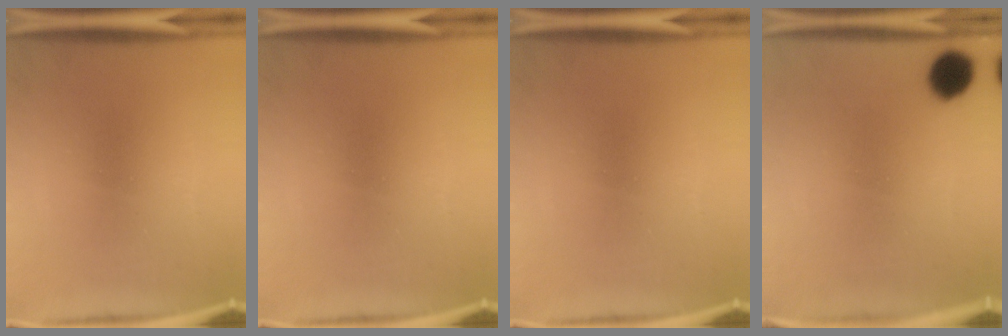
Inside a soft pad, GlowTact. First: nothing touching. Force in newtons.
{"total": 0.0}
{"total": 0.0}
{"total": 7.3}